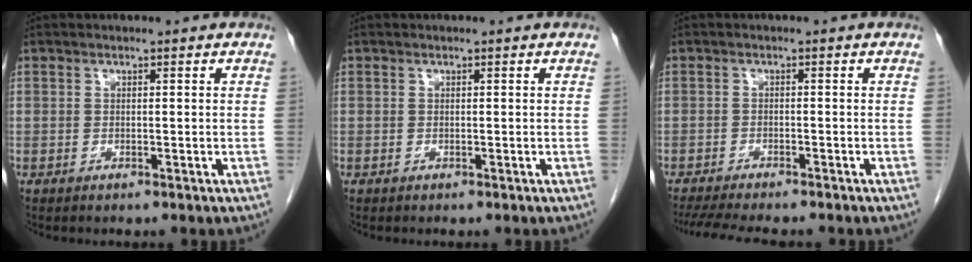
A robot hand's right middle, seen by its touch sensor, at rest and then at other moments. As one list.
[{"total": 0.0}, {"total": 9.8, "force": [-8.5, 1.4, 4.6], "torque": [-0.070, -0.015, -0.125]}]